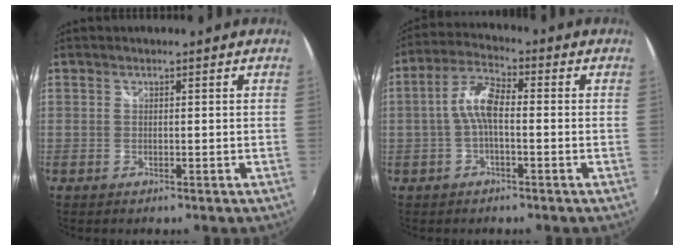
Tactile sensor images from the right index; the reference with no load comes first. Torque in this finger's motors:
{"motor_torque": [1.15, 0.21, 0.46, 0.13]}